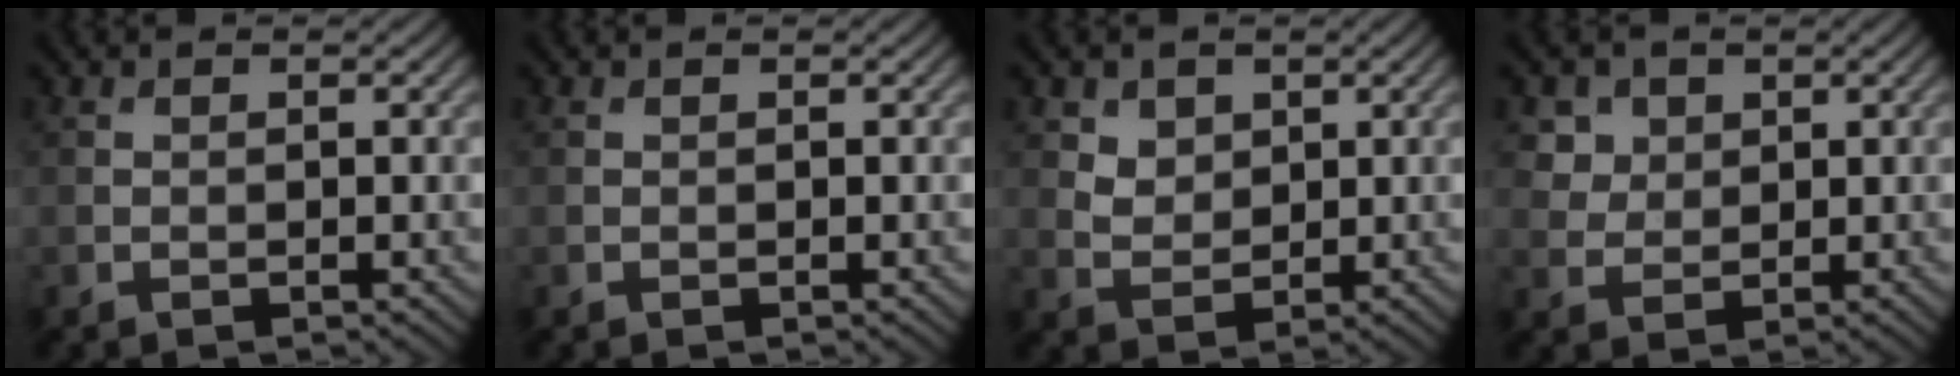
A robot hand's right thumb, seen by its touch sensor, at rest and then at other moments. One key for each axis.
{"total": 0.0}
{"total": 3.2, "fx": 1.8, "fy": 2.4, "fz": 1.2, "tx": -0.038, "ty": -0.015, "tz": 0.039}
{"total": 3.6, "fx": 1.9, "fy": 2.9, "fz": 1.0, "tx": -0.035, "ty": -0.015, "tz": 0.051}